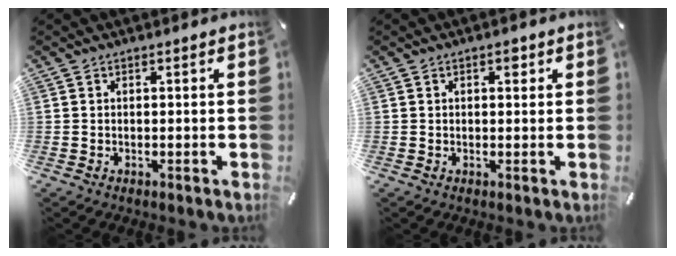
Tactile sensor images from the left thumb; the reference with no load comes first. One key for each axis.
{"total": 2.0, "fx": 0.7, "fy": 1.2, "fz": 1.4, "tx": -0.013, "ty": 0.000, "tz": 0.008}